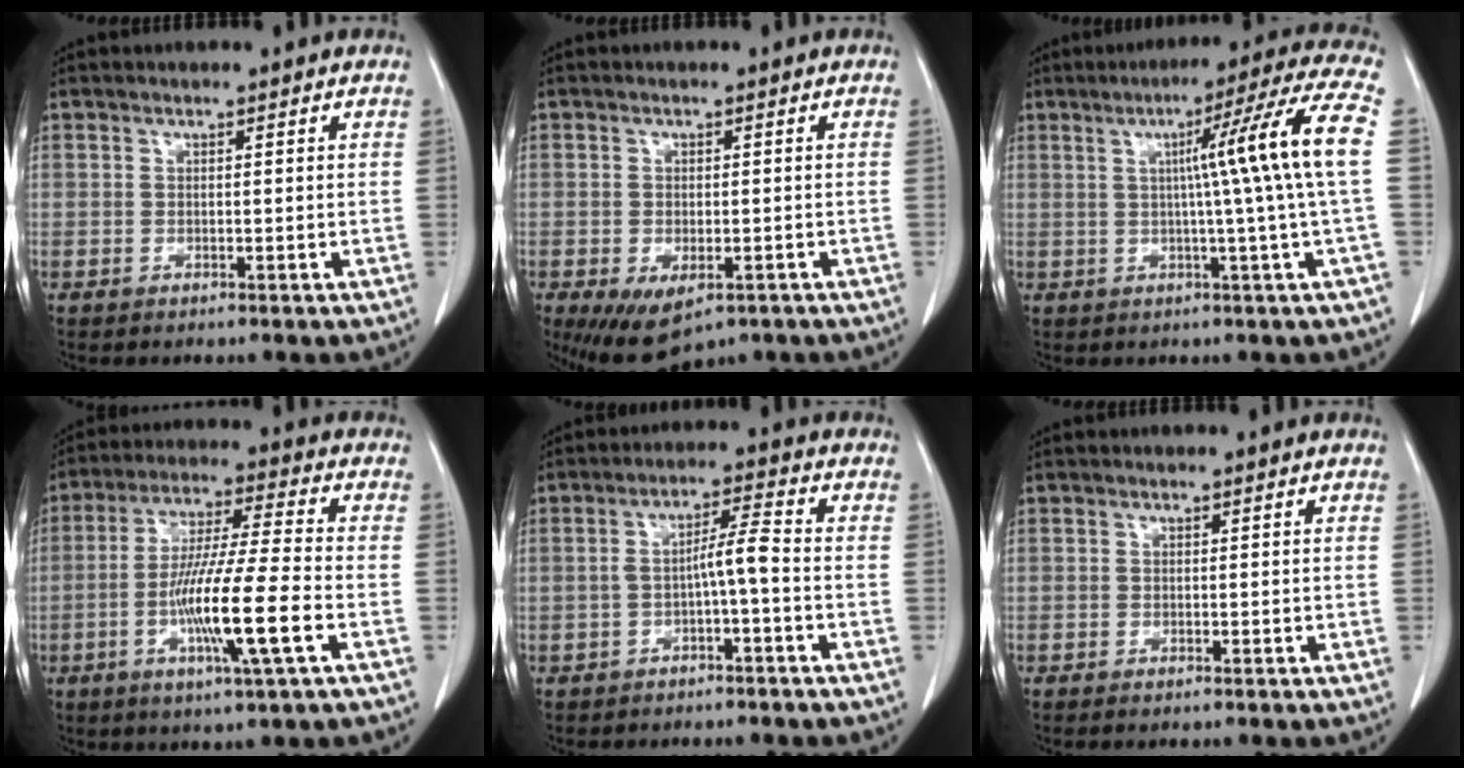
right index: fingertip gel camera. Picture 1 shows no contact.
{"total": 7.7, "force": [-4.2, 3.8, 5.3], "torque": [-0.087, -0.014, -0.054]}
{"total": 13.0, "force": [1.1, -2.7, 12.7], "torque": [-0.172, 0.012, 0.015]}
{"total": 13.2, "force": [-4.2, -0.4, 12.5], "torque": [-0.237, -0.014, -0.081]}
{"total": 4.5, "force": [-1.5, -0.1, 4.2], "torque": [-0.072, 0.016, -0.022]}
{"total": 1.1, "force": [-0.9, 0.1, 0.6], "torque": [-0.015, -0.002, -0.011]}